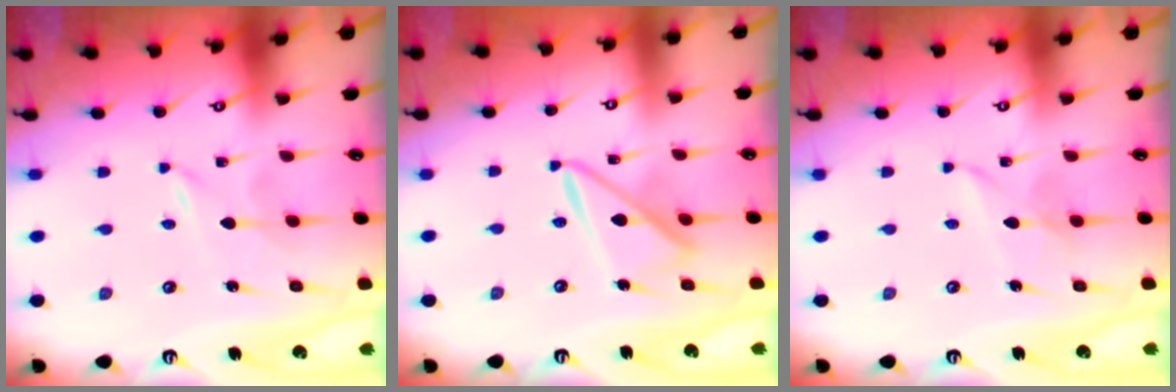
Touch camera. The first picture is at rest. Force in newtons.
{"total": 12.2, "press": 12.1, "slide": 1.1}
{"total": 2.6, "press": 2.6, "slide": 0.3}